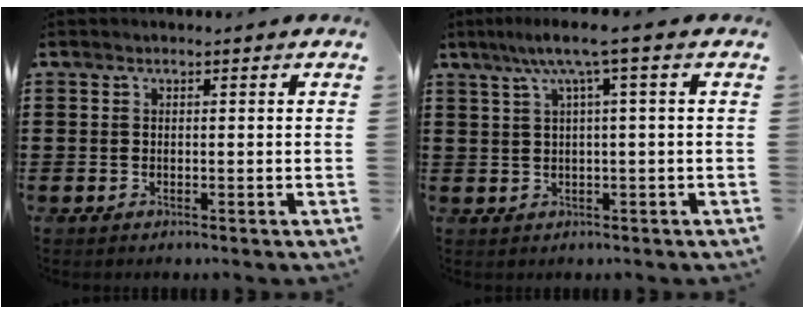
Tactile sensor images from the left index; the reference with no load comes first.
{"total": 4.9, "force": [1.4, -0.1, 4.7], "torque": [-0.096, 0.002, 0.017]}